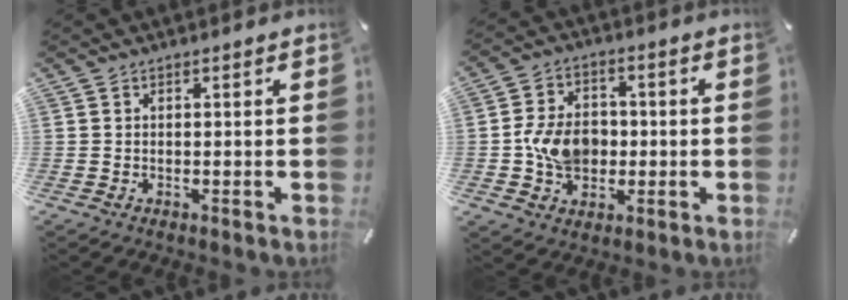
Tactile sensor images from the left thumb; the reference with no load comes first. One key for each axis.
{"total": 9.3, "fx": -1.0, "fy": 7.4, "fz": 5.6, "tx": -0.108, "ty": 0.012, "tz": -0.016}